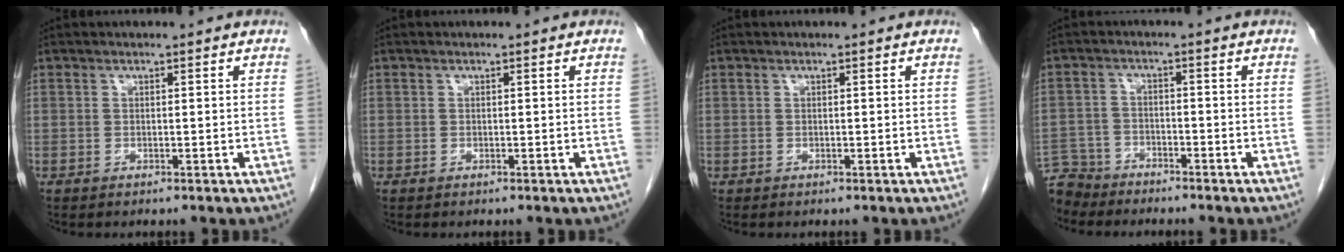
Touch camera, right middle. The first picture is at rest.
{"total": 0.0}
{"total": 0.0}
{"total": 6.6, "force": [-6.1, 2.4, -0.3], "torque": [0.004, -0.003, -0.116]}